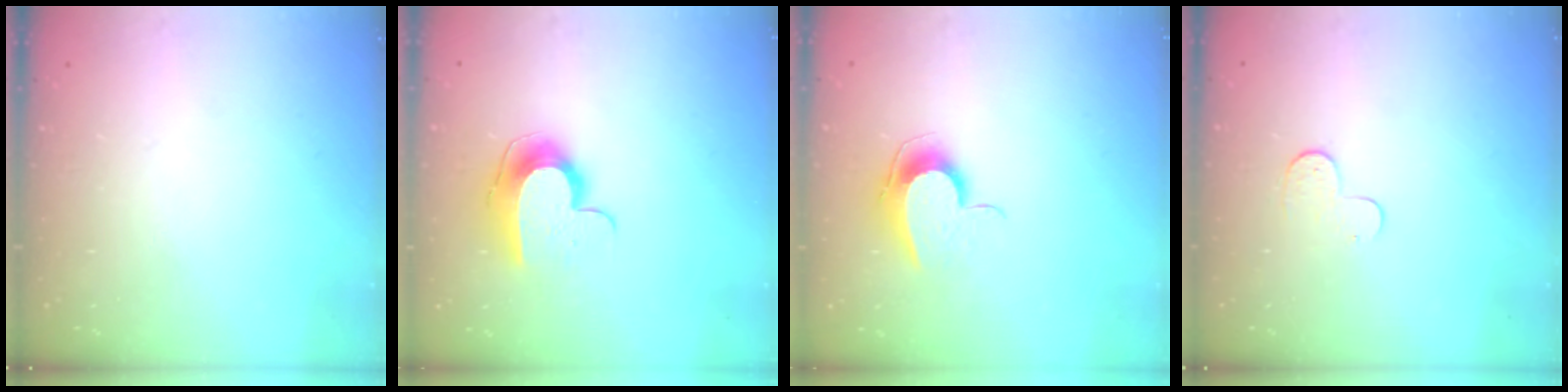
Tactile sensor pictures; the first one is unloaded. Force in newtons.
{"total": 10.1, "press": 10.0, "slide": 1.0}
{"total": 9.2, "press": 9.2, "slide": 0.8}
{"total": 4.3, "press": 4.2, "slide": 0.4}